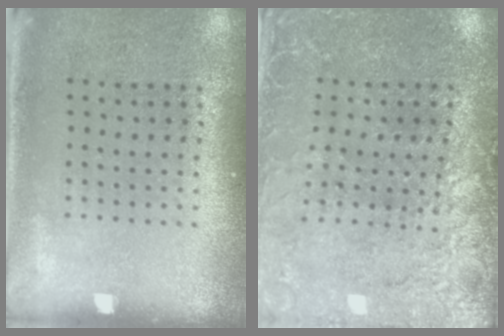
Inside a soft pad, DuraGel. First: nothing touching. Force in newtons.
{"total": 2.9, "press": 2.8, "slide": 0.4}